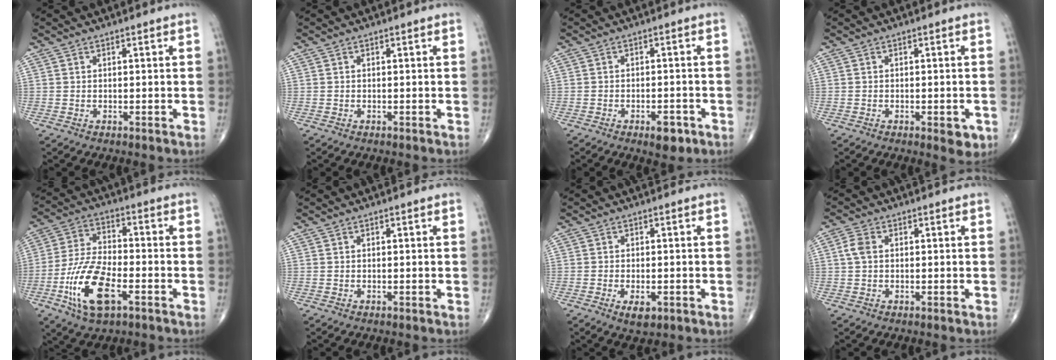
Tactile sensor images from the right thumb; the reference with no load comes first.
{"total": 0.0}
{"total": 4.1, "force": [-2.3, 1.8, 2.9], "torque": [-0.030, 0.008, -0.028]}
{"total": 3.3, "force": [-1.3, 1.4, 2.7], "torque": [-0.022, -0.003, -0.013]}
{"total": 14.2, "force": [-5.7, 6.0, 11.5], "torque": [-0.232, 0.018, -0.105]}
{"total": 0.0}
{"total": 3.4, "force": [-1.4, 1.6, 2.7], "torque": [-0.041, -0.001, -0.017]}
{"total": 2.8, "force": [0.4, 1.9, 2.1], "torque": [-0.049, 0.007, 0.003]}